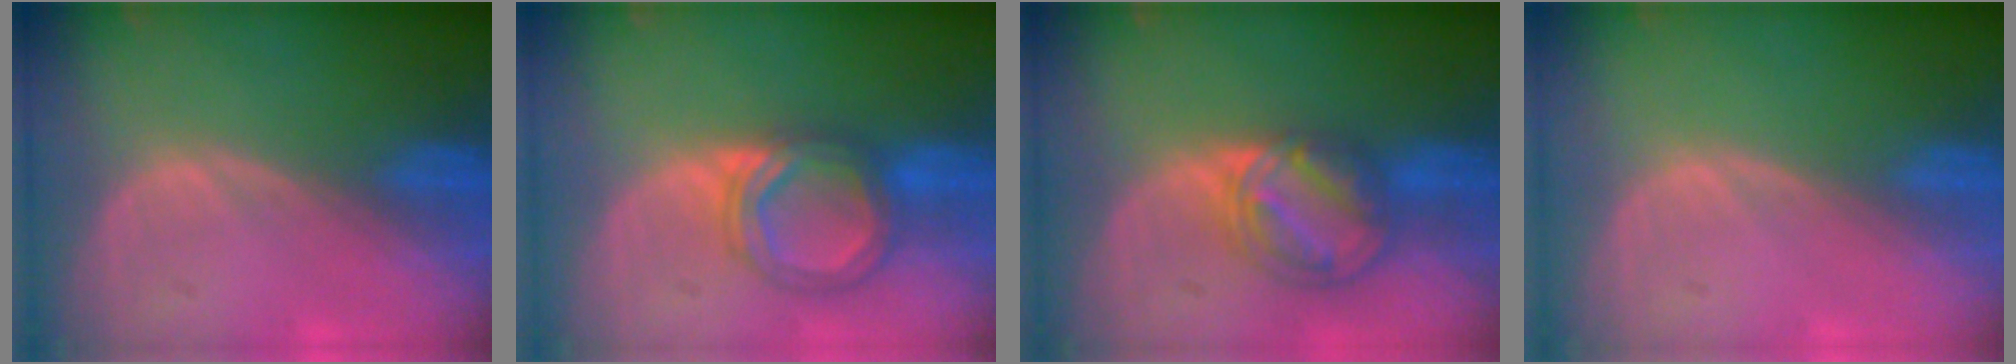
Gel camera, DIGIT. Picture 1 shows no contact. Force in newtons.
{"total": 6.2, "press": 6.2, "slide": 0.4}
{"total": 8.1, "press": 7.0, "slide": 4.1}
{"total": 0.0}